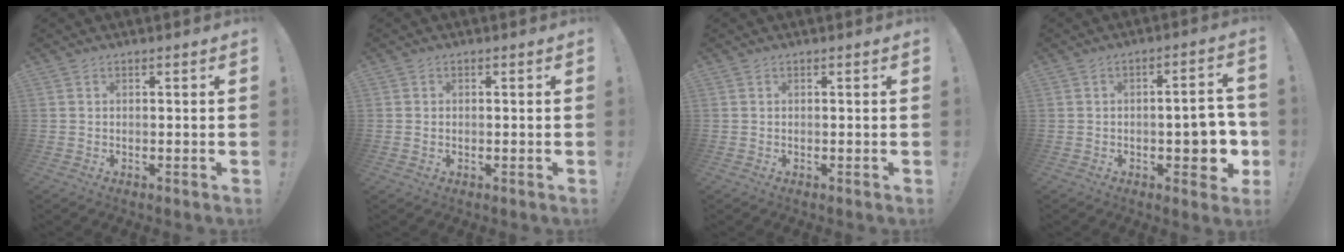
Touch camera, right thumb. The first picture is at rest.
{"total": 0.8, "force": [0.2, 0.7, 0.3], "torque": [-0.006, 0.002, 0.003]}
{"total": 0.0}
{"total": 9.4, "force": [-2.1, 3.9, 8.2], "torque": [-0.089, 0.007, -0.033]}